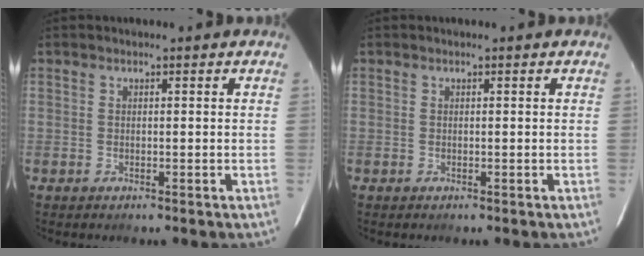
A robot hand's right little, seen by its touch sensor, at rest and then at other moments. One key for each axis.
{"total": 0.0}